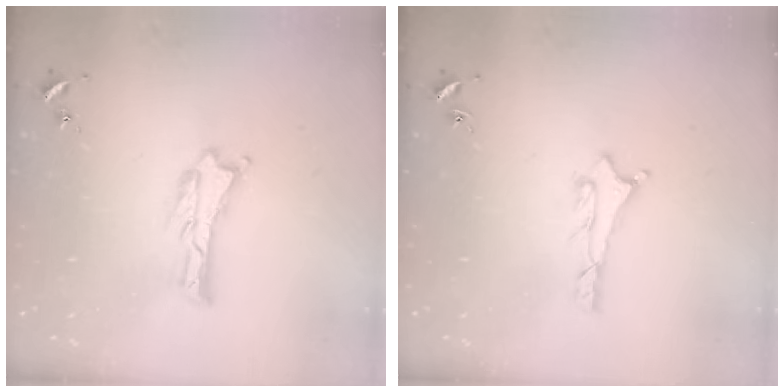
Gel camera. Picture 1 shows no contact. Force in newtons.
{"total": 0.9, "press": 0.8, "slide": 0.1}